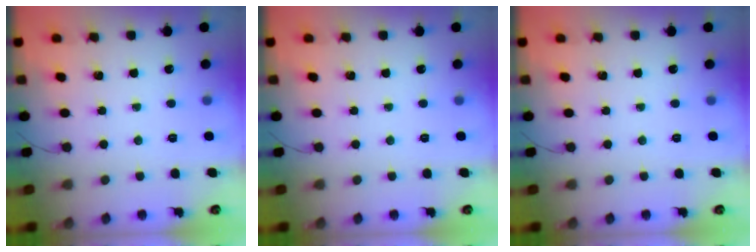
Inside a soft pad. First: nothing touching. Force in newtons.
{"total": 0.0}
{"total": 0.0}